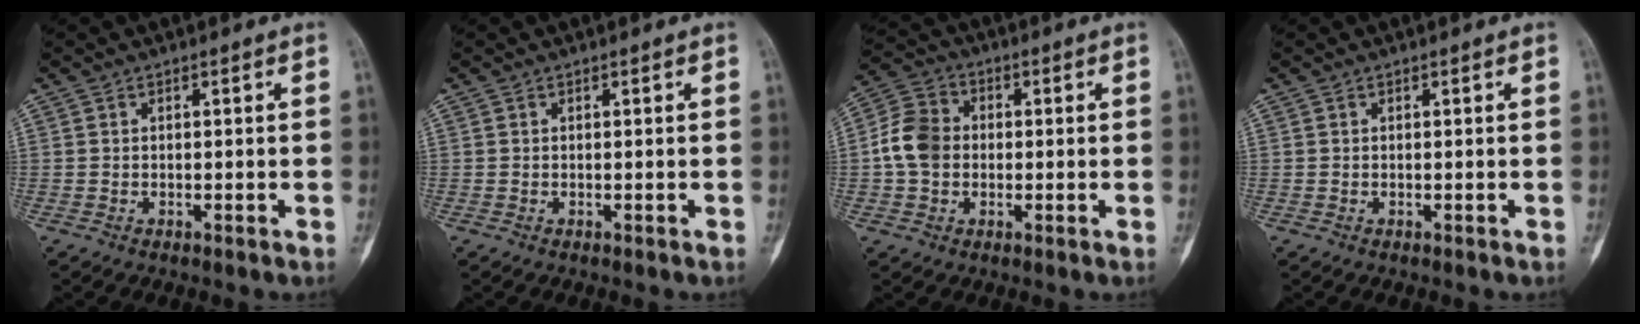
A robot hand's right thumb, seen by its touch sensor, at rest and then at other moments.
{"total": 0.0}
{"total": 8.3, "force": [-0.3, 6.7, 4.8], "torque": [-0.081, 0.022, -0.017]}
{"total": 0.0}